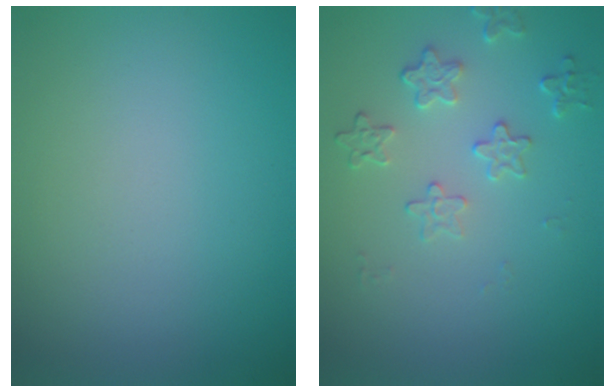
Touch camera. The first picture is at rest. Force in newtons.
{"total": 2.2, "press": 1.6, "slide": 1.6}